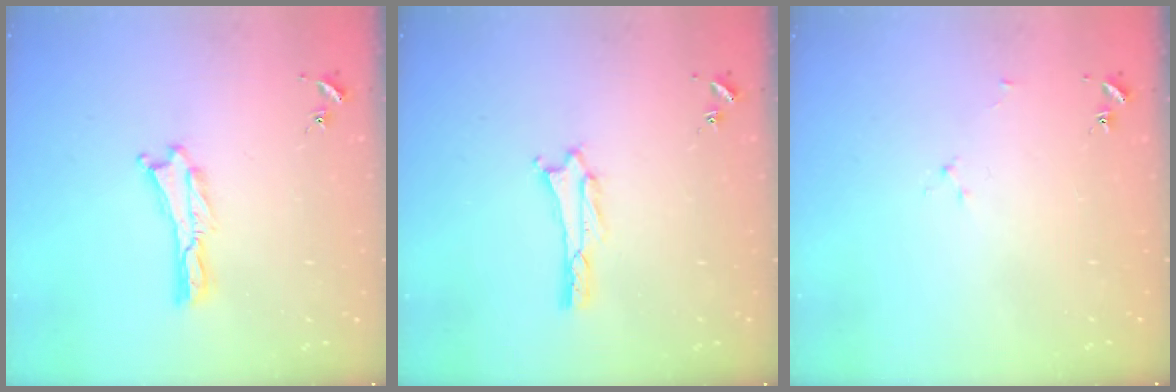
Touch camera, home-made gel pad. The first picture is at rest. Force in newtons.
{"total": 1.6, "press": 1.6, "slide": 0.2}
{"total": 1.9, "press": 1.9, "slide": 0.3}